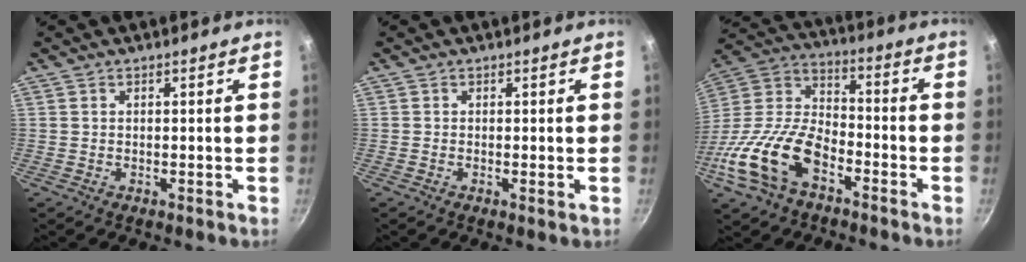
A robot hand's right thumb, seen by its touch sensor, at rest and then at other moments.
{"total": 0.6, "force": [-0.1, 0.1, 0.6], "torque": [-0.012, -0.003, -0.003]}
{"total": 19.6, "force": [-9.1, 10.9, 13.4], "torque": [-0.247, 0.053, -0.193]}